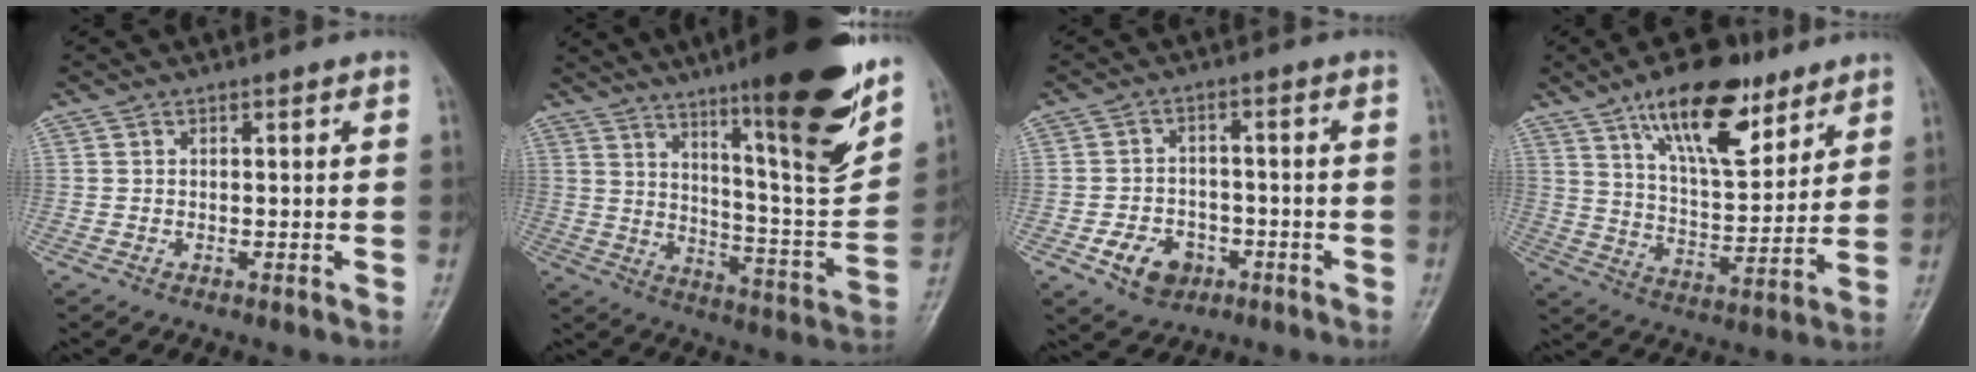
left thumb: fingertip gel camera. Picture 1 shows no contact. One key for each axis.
{"total": 22.5, "fx": 14.0, "fy": 3.4, "fz": 17.3, "tx": -0.225, "ty": -0.070, "tz": 0.218}
{"total": 7.3, "fx": -3.2, "fy": 5.5, "fz": 3.5, "tx": -0.036, "ty": 0.020, "tz": -0.049}
{"total": 16.8, "fx": 10.1, "fy": 6.9, "fz": 11.6, "tx": -0.152, "ty": -0.049, "tz": 0.172}